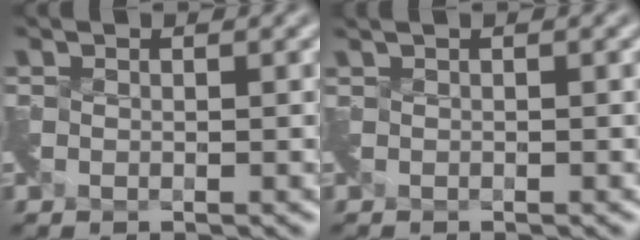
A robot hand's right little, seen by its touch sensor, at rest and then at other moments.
{"total": 0.5, "force": [-0.1, -0.1, 0.5], "torque": [-0.012, -0.006, -0.004]}